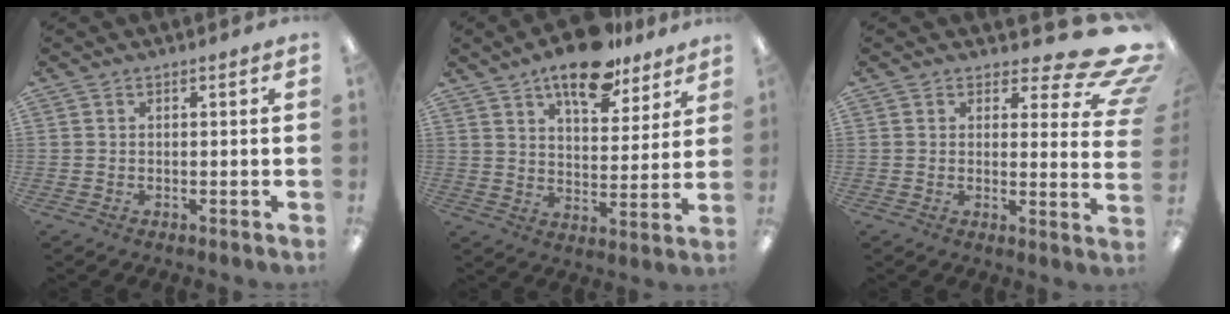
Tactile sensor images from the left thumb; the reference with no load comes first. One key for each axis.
{"total": 14.3, "fx": 10.6, "fy": 6.0, "fz": 7.5, "tx": -0.104, "ty": -0.056, "tz": 0.182}
{"total": 10.7, "fx": 6.8, "fy": 3.8, "fz": 7.3, "tx": -0.086, "ty": -0.056, "tz": 0.121}